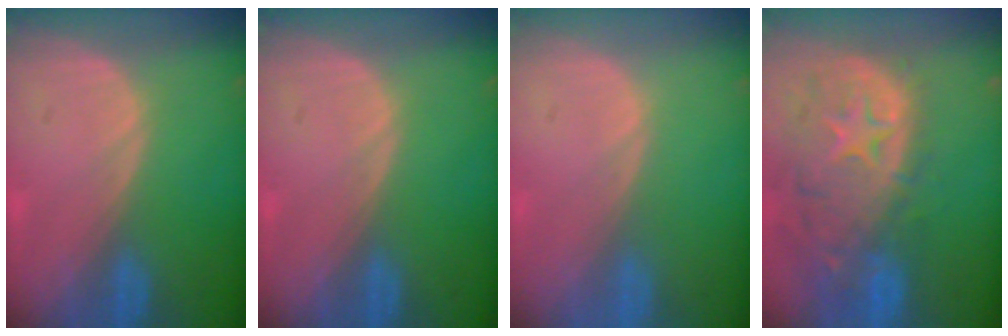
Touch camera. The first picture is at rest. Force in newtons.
{"total": 0.0}
{"total": 0.0}
{"total": 14.0, "press": 11.3, "slide": 8.2}